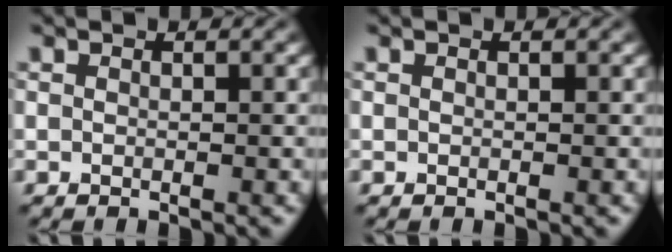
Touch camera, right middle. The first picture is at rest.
{"total": 0.0}